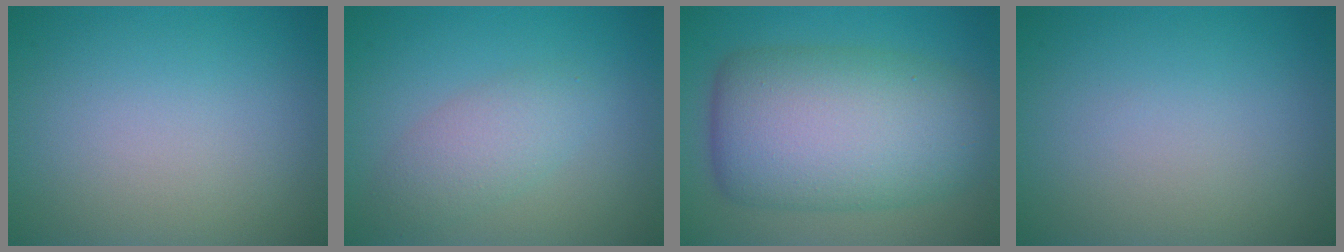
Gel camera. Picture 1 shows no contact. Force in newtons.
{"total": 2.8, "press": 2.8, "slide": 0.0}
{"total": 11.4, "press": 11.4, "slide": 0.1}
{"total": 0.0}